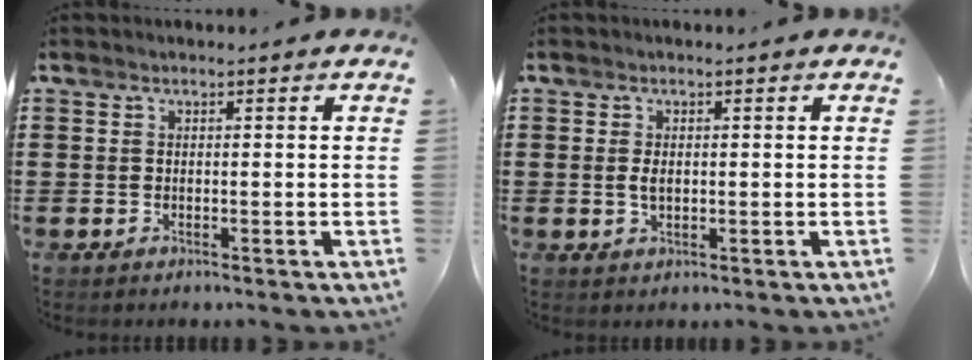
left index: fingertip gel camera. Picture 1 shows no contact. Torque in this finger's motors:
{"motor_torque": [0.37, 0.33, 0.18, 0.03]}